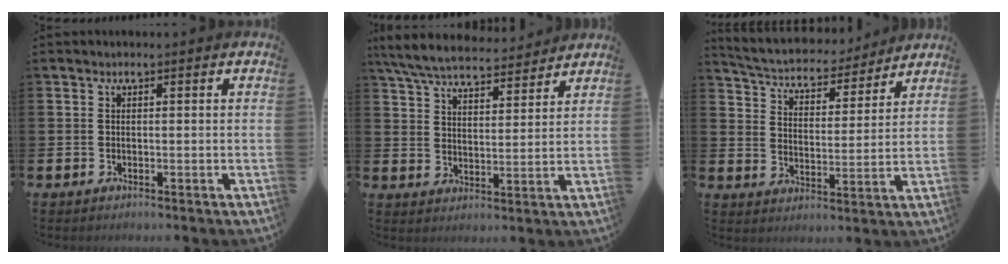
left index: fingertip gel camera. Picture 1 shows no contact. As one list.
[{"total": 7.2, "force": [6.8, 1.5, 1.9], "torque": [-0.064, -0.034, 0.121]}, {"total": 5.6, "force": [5.2, 1.5, 1.0], "torque": [-0.050, -0.044, 0.087]}]